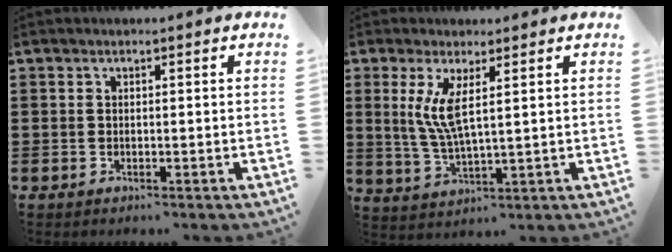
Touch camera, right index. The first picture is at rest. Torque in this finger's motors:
{"motor_torque": [0.96, 0.23, 0.51, 0.12]}